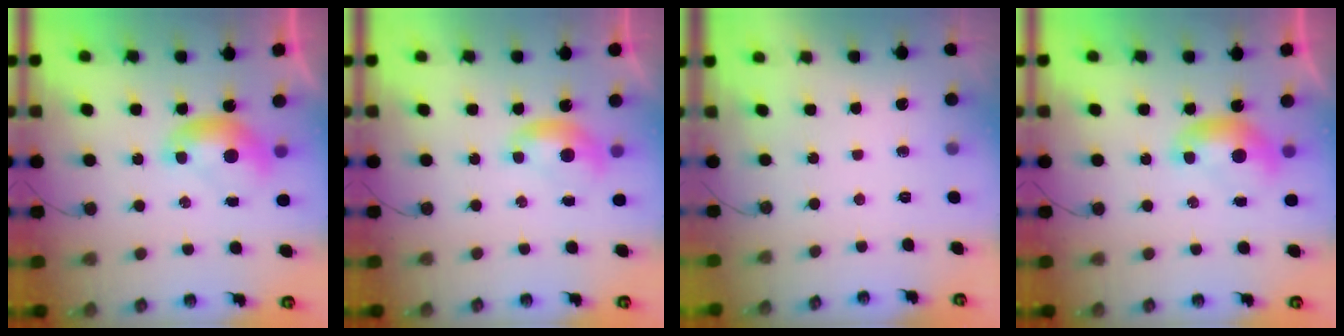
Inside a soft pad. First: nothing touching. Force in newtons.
{"total": 0.7, "press": 0.3, "slide": 0.6}
{"total": 0.0}
{"total": 0.0}